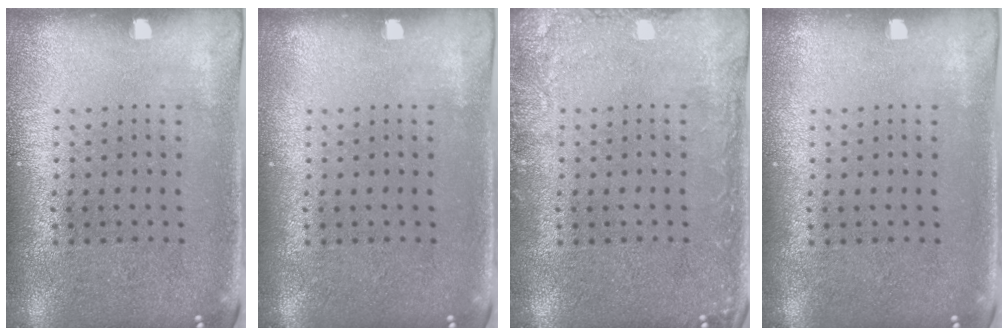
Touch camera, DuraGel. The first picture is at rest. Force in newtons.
{"total": 0.0}
{"total": 2.0, "press": 2.0, "slide": 0.2}
{"total": 0.0}